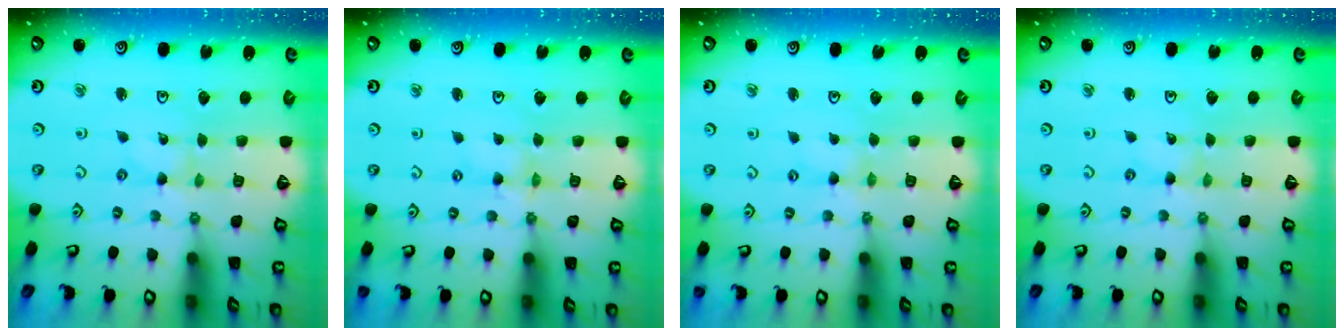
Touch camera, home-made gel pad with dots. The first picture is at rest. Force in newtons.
{"total": 0.0}
{"total": 2.1, "press": 2.1, "slide": 0.3}
{"total": 0.0}